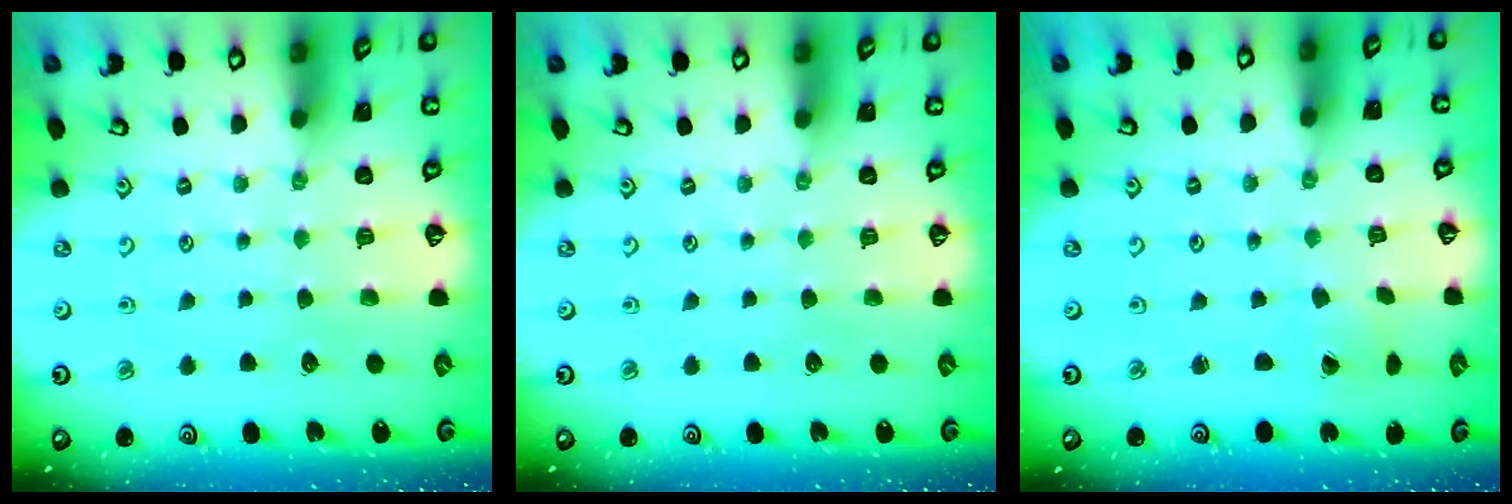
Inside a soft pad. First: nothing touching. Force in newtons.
{"total": 0.0}
{"total": 0.0}